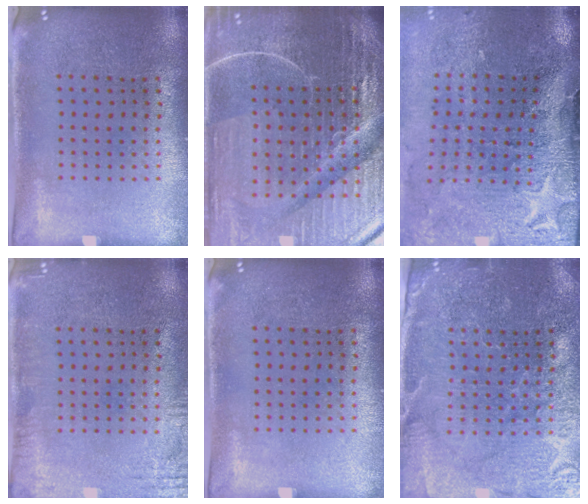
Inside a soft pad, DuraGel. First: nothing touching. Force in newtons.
{"total": 7.1, "press": 6.2, "slide": 3.5}
{"total": 4.8, "press": 3.8, "slide": 2.9}
{"total": 2.5, "press": 2.5, "slide": 0.2}
{"total": 0.0}
{"total": 3.8, "press": 3.7, "slide": 1.0}